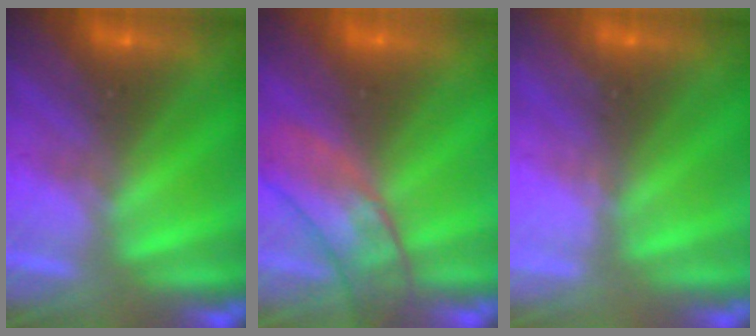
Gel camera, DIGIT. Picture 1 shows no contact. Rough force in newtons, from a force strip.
{"total": 3.5}
{"total": 2.3}